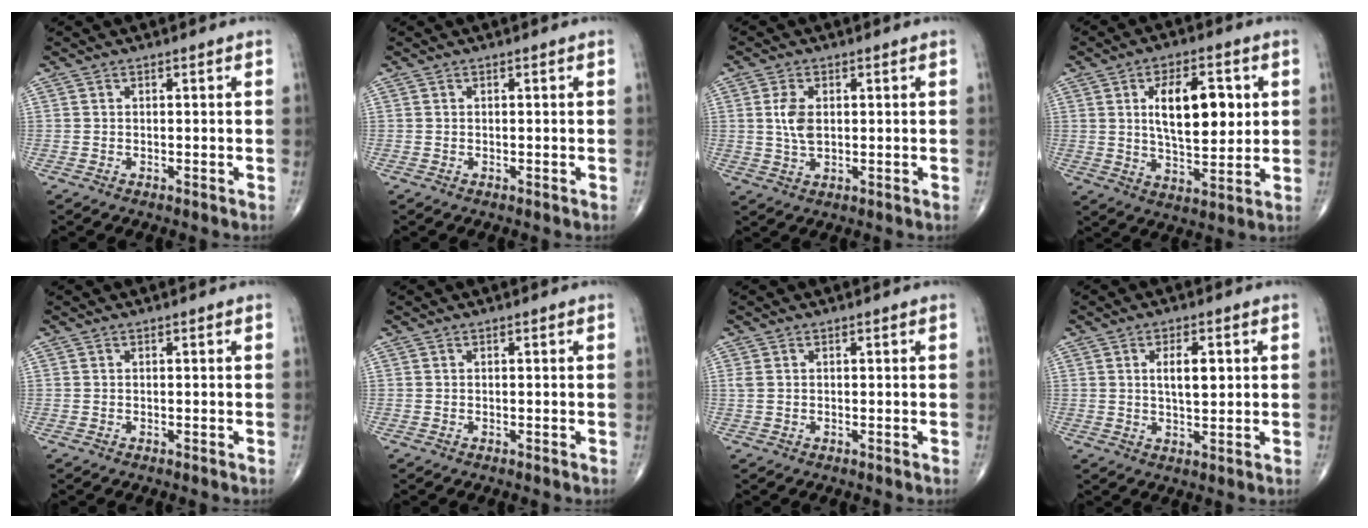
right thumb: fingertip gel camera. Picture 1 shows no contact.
{"total": 0.0}
{"total": 4.6, "force": [0.7, 2.6, 3.8], "torque": [-0.078, -0.005, 0.016]}
{"total": 13.7, "force": [3.0, 6.6, 11.6], "torque": [-0.160, -0.014, 0.052]}
{"total": 0.0}
{"total": 0.0}
{"total": 1.2, "force": [0.3, 0.8, 0.9], "torque": [-0.029, 0.007, 0.010]}
{"total": 5.5, "force": [1.3, 2.3, 4.8], "torque": [-0.072, -0.007, 0.021]}